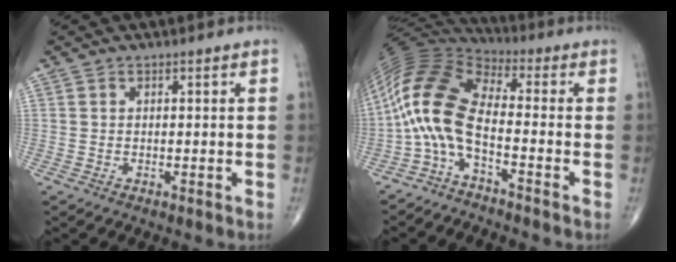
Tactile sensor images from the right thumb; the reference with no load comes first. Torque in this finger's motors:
{"motor_torque": [0.12, 1.01, 1.67, -0.32, 0.25]}